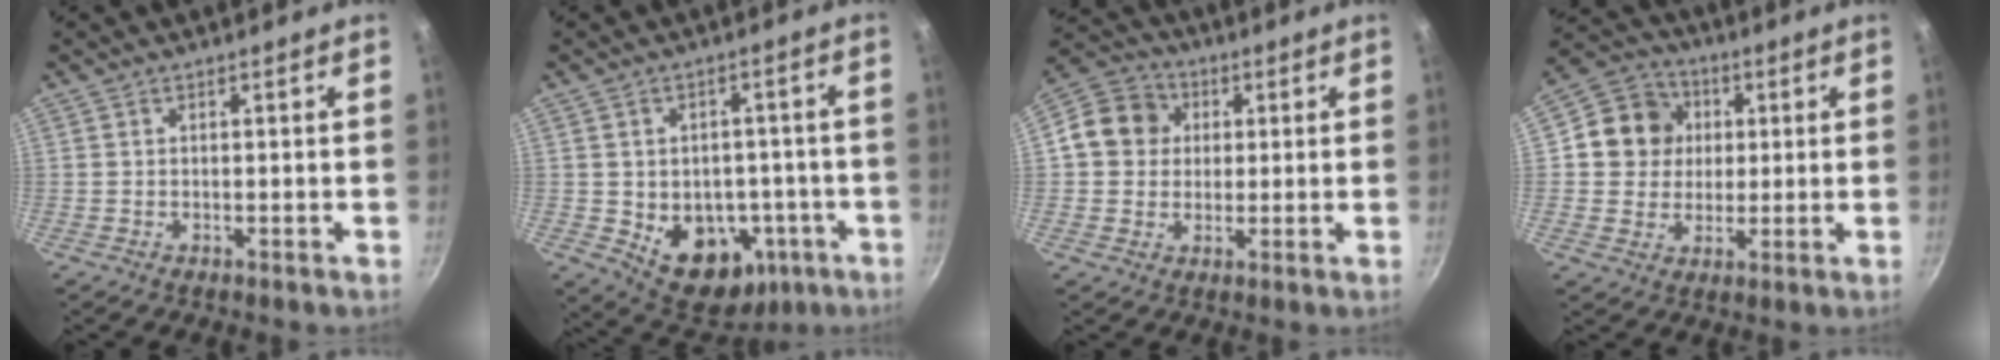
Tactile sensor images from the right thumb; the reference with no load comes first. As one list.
[{"total": 14.7, "force": [-4.0, 11.1, 8.8], "torque": [-0.086, 0.018, -0.033]}, {"total": 10.1, "force": [1.7, 9.0, 4.1], "torque": [-0.044, 0.015, 0.012]}, {"total": 10.8, "force": [2.0, 9.8, 3.9], "torque": [-0.034, 0.014, 0.022]}]